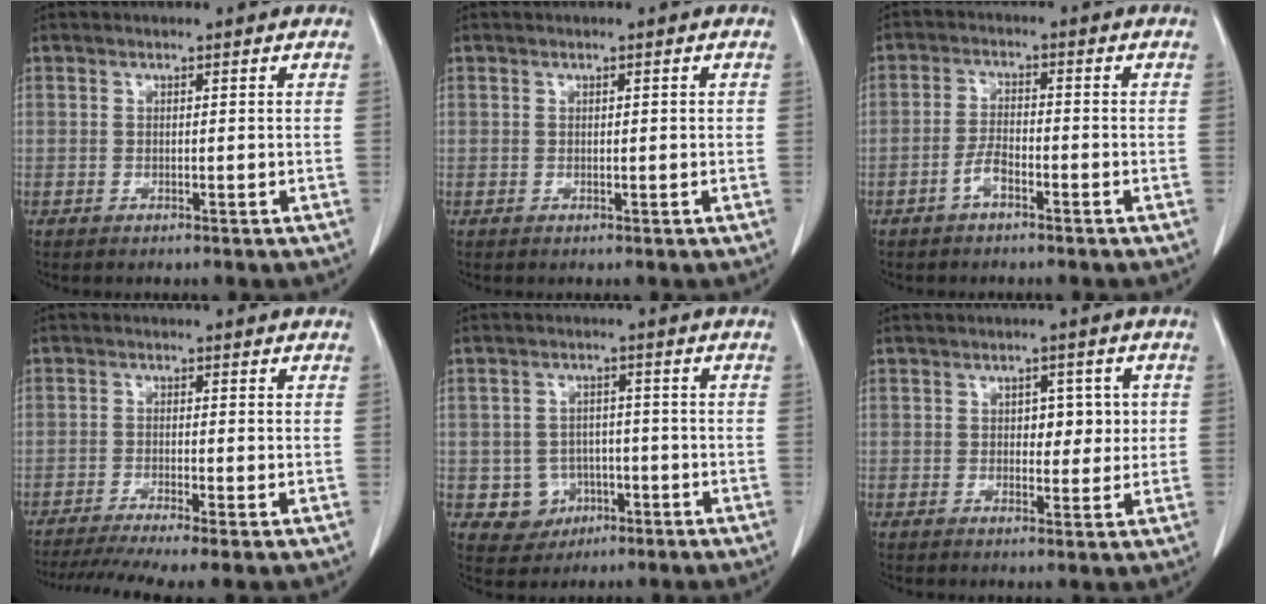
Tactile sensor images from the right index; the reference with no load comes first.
{"total": 0.7, "force": [0.1, 0.3, 0.6], "torque": [-0.007, 0.001, 0.003]}
{"total": 3.1, "force": [-1.9, 0.9, 2.2], "torque": [-0.042, 0.007, -0.039]}
{"total": 9.3, "force": [-7.2, 0.1, 5.9], "torque": [-0.095, -0.013, -0.116]}
{"total": 5.4, "force": [-1.8, 5.1, 0.8], "torque": [-0.007, 0.011, -0.019]}
{"total": 4.4, "force": [0.7, 2.5, 3.5], "torque": [-0.037, 0.006, 0.011]}